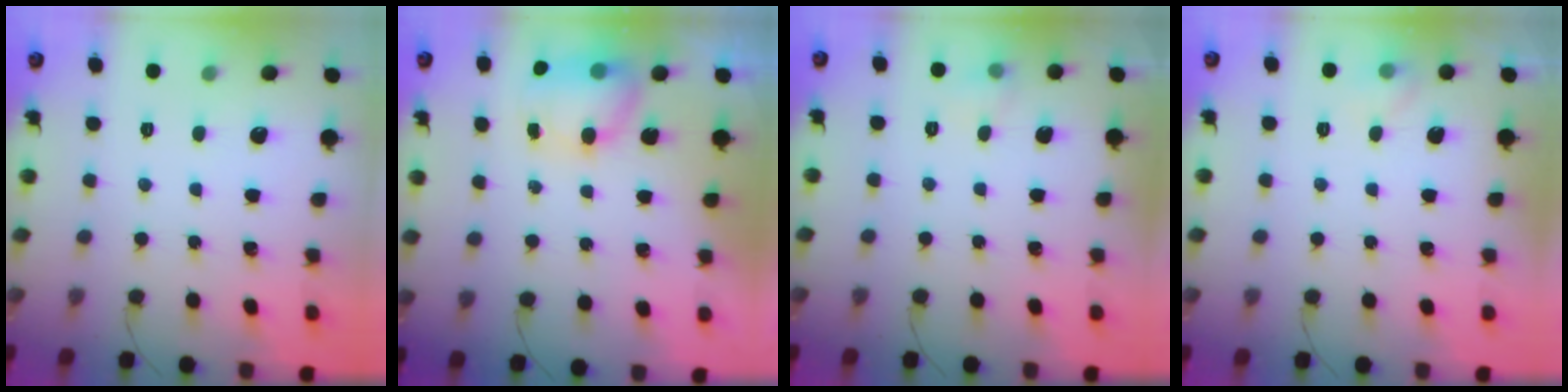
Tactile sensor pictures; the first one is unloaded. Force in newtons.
{"total": 10.6, "press": 8.6, "slide": 6.3}
{"total": 4.3, "press": 4.1, "slide": 1.4}
{"total": 5.3, "press": 5.1, "slide": 1.2}